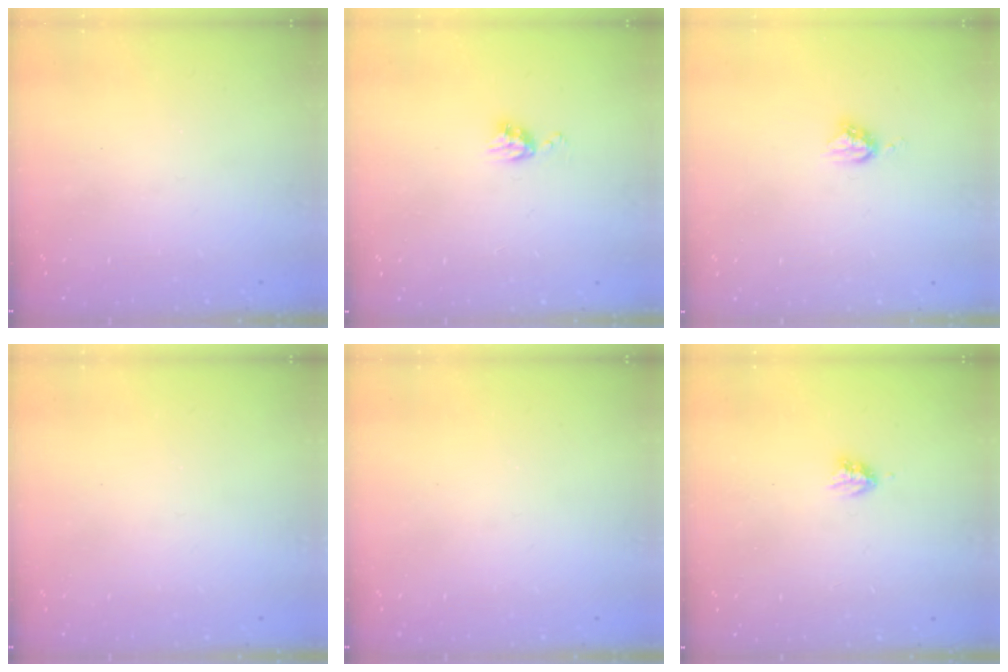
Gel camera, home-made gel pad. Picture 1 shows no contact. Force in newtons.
{"total": 6.1, "press": 6.1, "slide": 0.6}
{"total": 5.1, "press": 5.1, "slide": 0.0}
{"total": 0.0}
{"total": 0.0}
{"total": 2.9, "press": 2.9, "slide": 0.5}